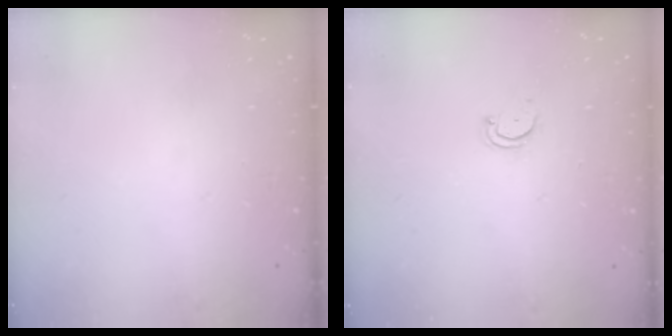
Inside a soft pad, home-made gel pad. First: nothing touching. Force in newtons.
{"total": 3.0, "press": 3.0, "slide": 0.2}